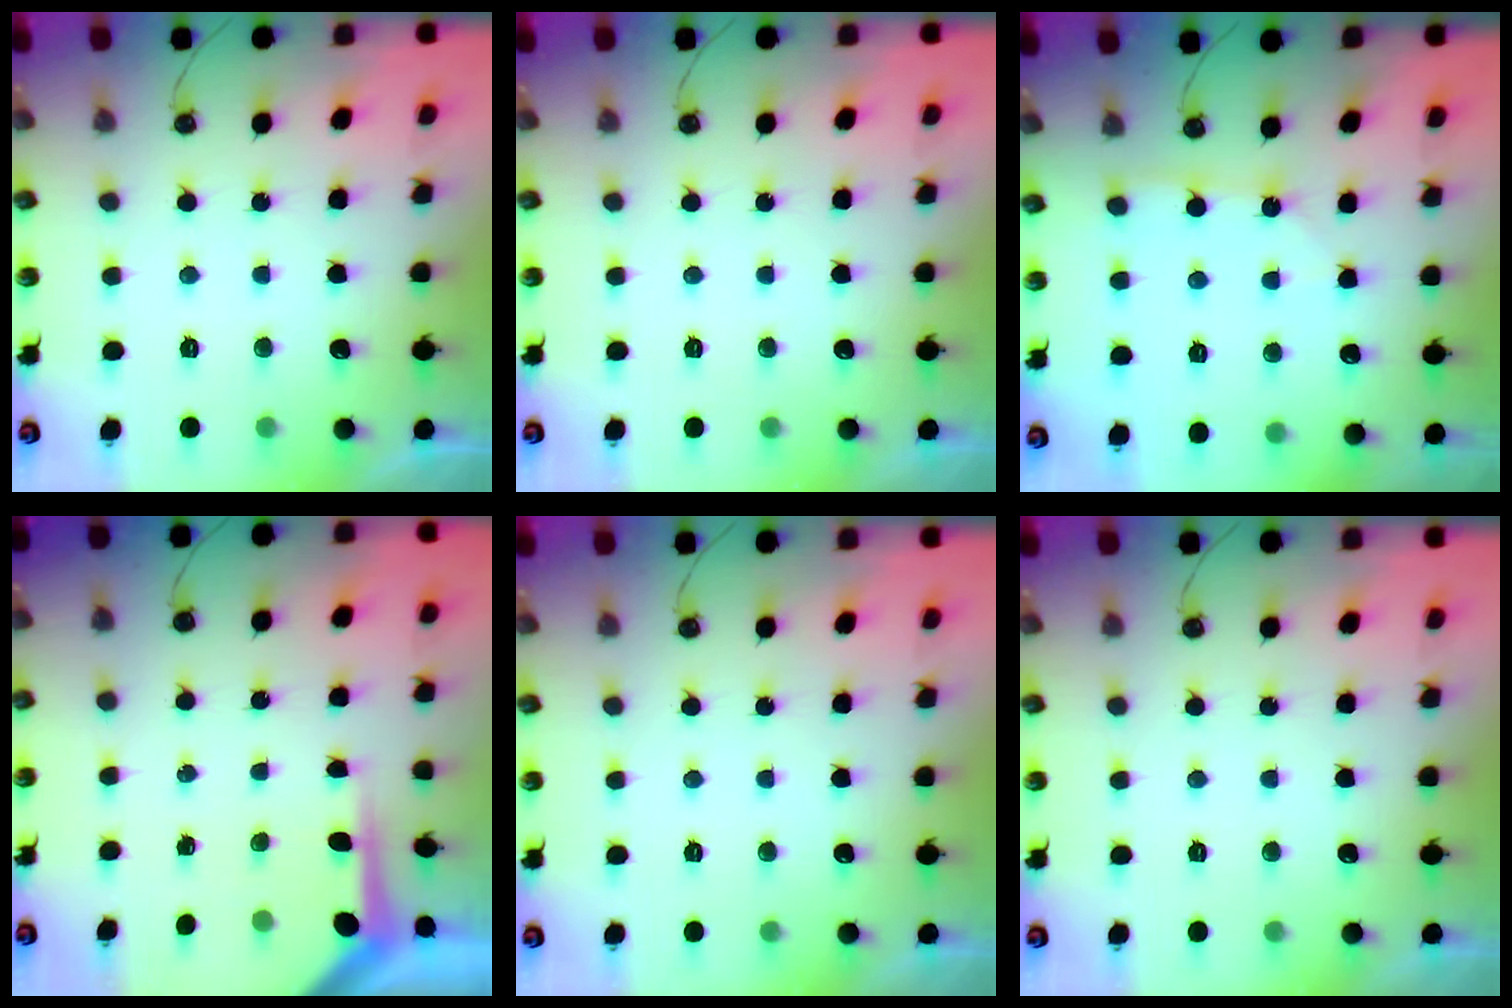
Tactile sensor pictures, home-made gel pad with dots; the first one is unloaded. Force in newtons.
{"total": 0.0}
{"total": 2.5, "press": 2.5, "slide": 0.3}
{"total": 3.9, "press": 3.9, "slide": 0.4}
{"total": 0.0}
{"total": 0.0}